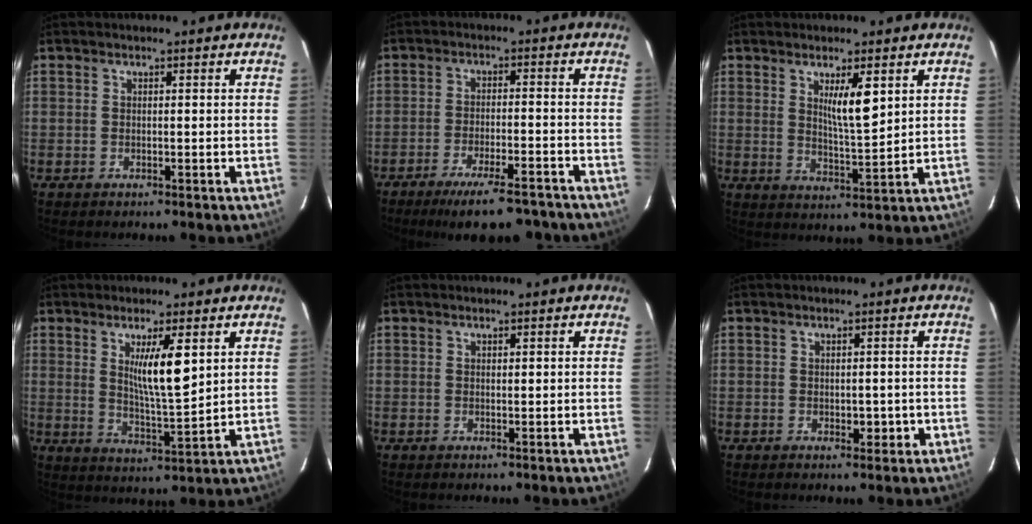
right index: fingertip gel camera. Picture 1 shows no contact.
{"total": 12.5, "force": [-10.1, 2.3, 6.9], "torque": [-0.107, -0.008, -0.154]}
{"total": 6.3, "force": [2.5, 1.1, 5.7], "torque": [-0.099, -0.009, 0.047]}
{"total": 8.5, "force": [2.9, 1.1, 7.9], "torque": [-0.138, -0.012, 0.054]}
{"total": 0.7, "force": [0.2, 0.3, 0.6], "torque": [-0.013, 0.001, 0.004]}
{"total": 2.5, "force": [-0.6, 1.5, 1.9], "torque": [-0.030, 0.002, -0.002]}